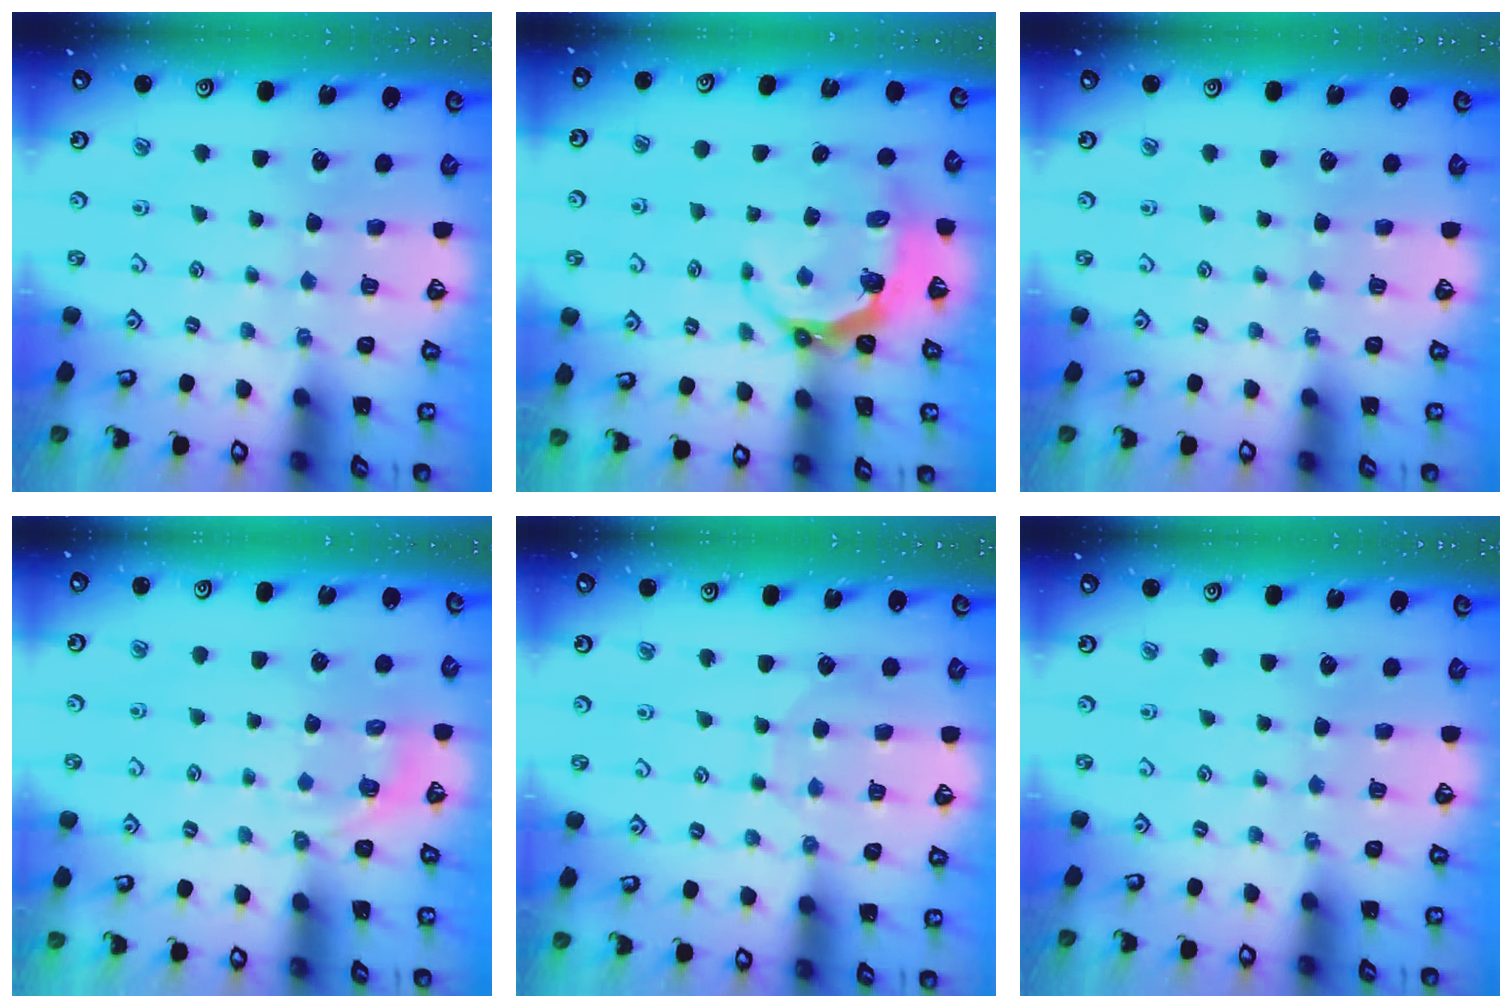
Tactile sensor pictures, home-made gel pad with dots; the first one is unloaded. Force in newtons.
{"total": 6.2, "press": 5.3, "slide": 3.2}
{"total": 0.0}
{"total": 2.3, "press": 1.4, "slide": 1.8}
{"total": 5.1, "press": 5.0, "slide": 0.5}
{"total": 0.0}